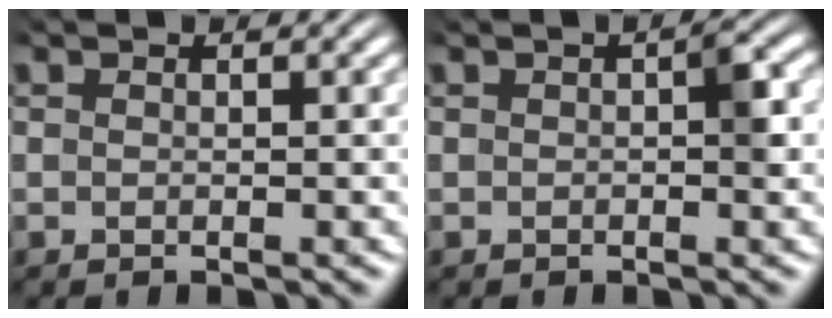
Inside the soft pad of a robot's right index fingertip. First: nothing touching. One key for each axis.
{"total": 1.5, "fx": 0.0, "fy": 0.2, "fz": 1.4, "tx": -0.017, "ty": 0.002, "tz": 0.001}